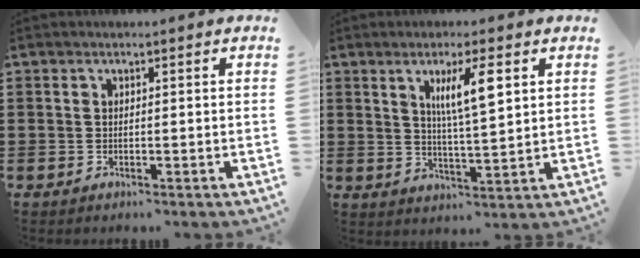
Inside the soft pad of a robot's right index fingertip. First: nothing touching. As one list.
[{"total": 6.6, "force": [2.6, 1.3, 5.9], "torque": [-0.114, 0.003, 0.040]}]